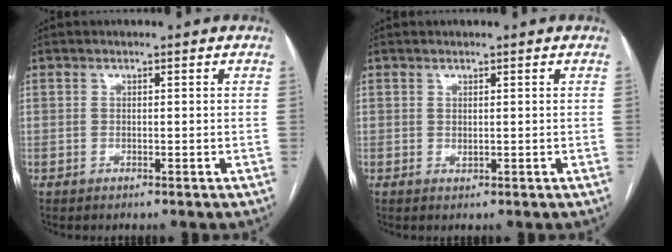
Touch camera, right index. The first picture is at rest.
{"total": 1.1, "force": [0.5, 0.4, 0.9], "torque": [-0.017, -0.007, 0.014]}